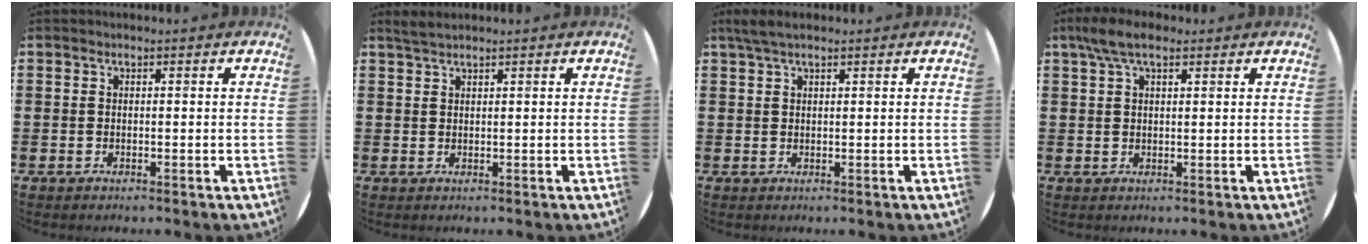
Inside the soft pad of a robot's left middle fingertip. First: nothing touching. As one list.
[{"total": 1.5, "force": [1.4, 0.1, 0.5], "torque": [-0.012, 0.002, 0.026]}, {"total": 2.2, "force": [1.6, 0.5, 1.4], "torque": [-0.029, 0.005, 0.029]}, {"total": 4.8, "force": [3.1, 1.8, 3.2], "torque": [-0.070, 0.008, 0.058]}]